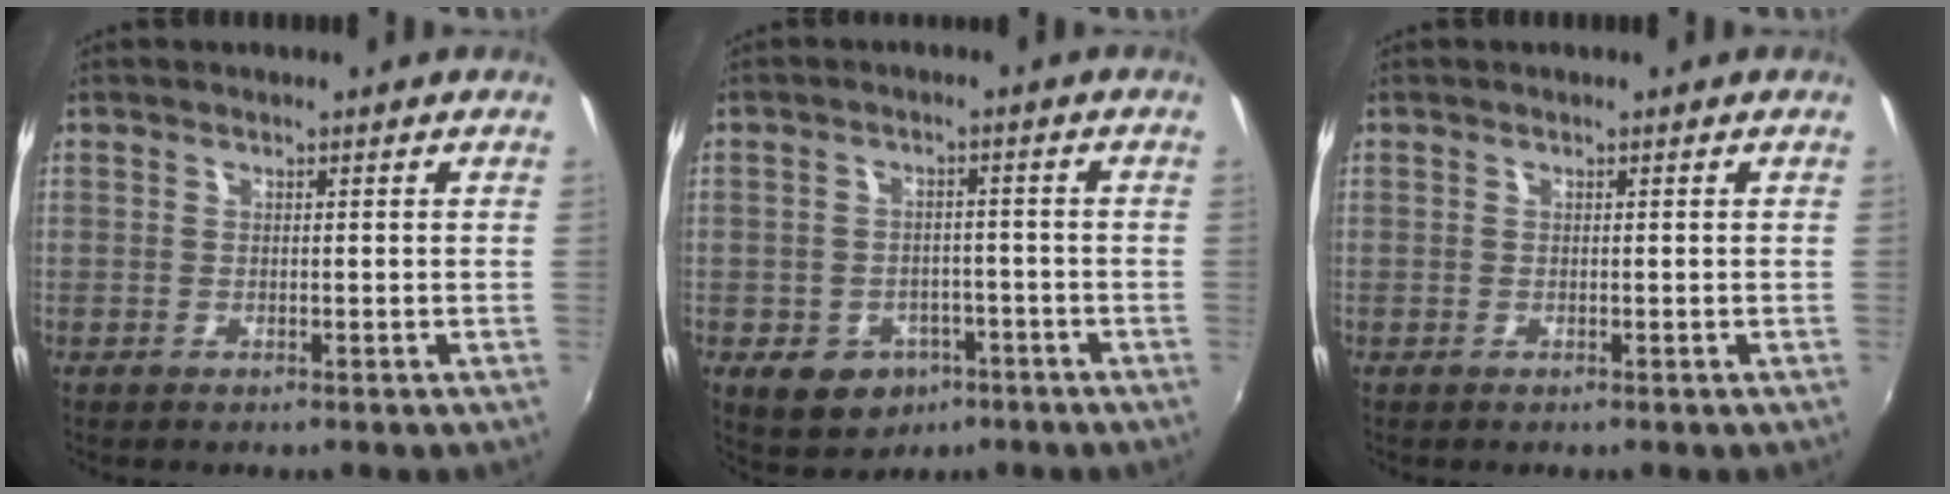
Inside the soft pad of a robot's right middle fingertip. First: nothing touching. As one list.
[{"total": 8.8, "force": [-4.3, 6.9, 3.4], "torque": [-0.083, 0.004, -0.044]}, {"total": 0.0}]